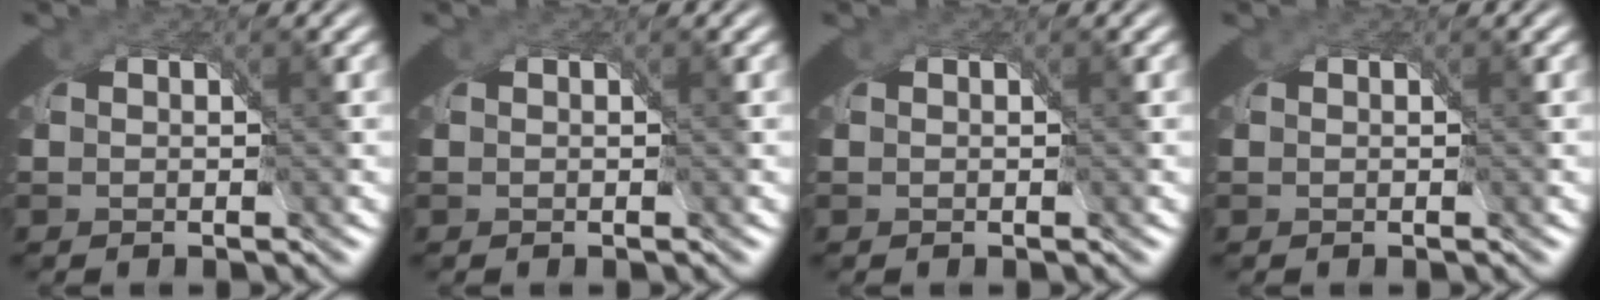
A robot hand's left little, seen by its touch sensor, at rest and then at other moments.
{"total": 0.0}
{"total": 0.0}
{"total": 0.0}